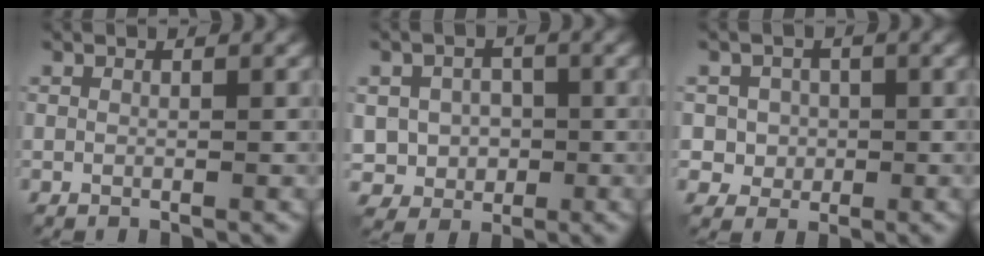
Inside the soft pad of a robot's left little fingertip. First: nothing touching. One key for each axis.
{"total": 4.0, "fx": -0.2, "fy": 3.7, "fz": 1.6, "tx": -0.020, "ty": -0.003, "tz": -0.016}
{"total": 3.3, "fx": 0.3, "fy": 3.2, "fz": 0.8, "tx": -0.003, "ty": 0.004, "tz": 0.008}